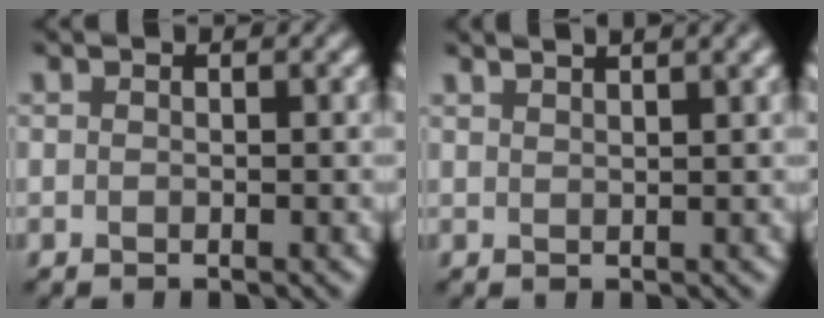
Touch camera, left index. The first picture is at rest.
{"total": 2.5, "force": [2.0, 0.4, 1.4], "torque": [-0.010, 0.016, 0.023]}